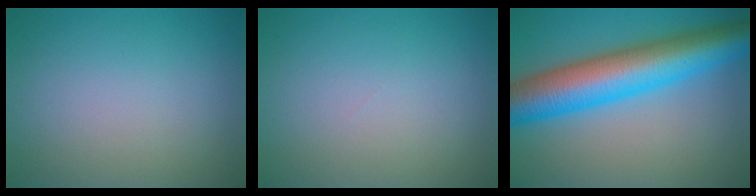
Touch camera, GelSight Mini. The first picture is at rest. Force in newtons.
{"total": 0.0}
{"total": 11.3, "press": 11.3, "slide": 0.1}